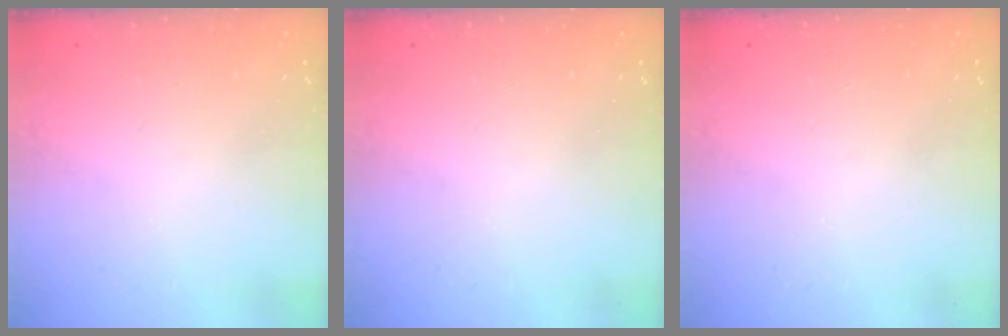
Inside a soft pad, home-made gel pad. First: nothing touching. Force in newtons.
{"total": 0.0}
{"total": 0.0}